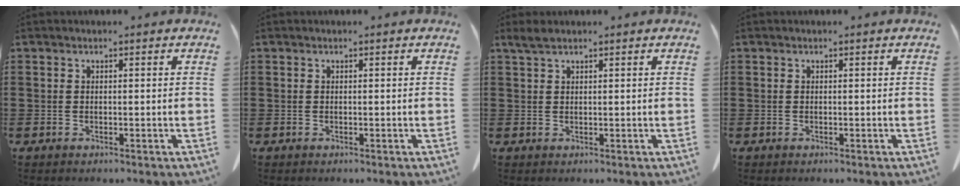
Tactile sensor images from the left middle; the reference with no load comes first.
{"total": 0.0}
{"total": 1.8, "force": [1.3, 0.4, 1.2], "torque": [-0.025, 0.003, 0.023]}
{"total": 0.0}